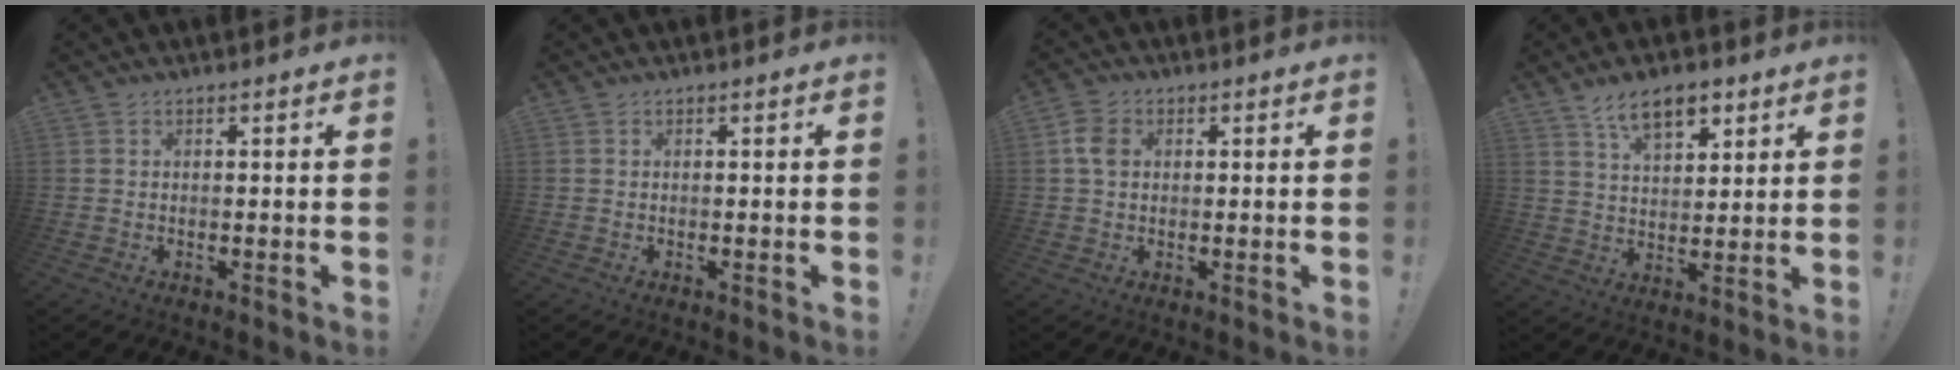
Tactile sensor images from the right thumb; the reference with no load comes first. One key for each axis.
{"total": 0.0}
{"total": 5.3, "fx": 1.0, "fy": 4.0, "fz": 3.3, "tx": -0.040, "ty": 0.003, "tz": 0.019}
{"total": 10.3, "fx": 6.3, "fy": 5.1, "fz": 6.3, "tx": -0.096, "ty": -0.019, "tz": 0.114}